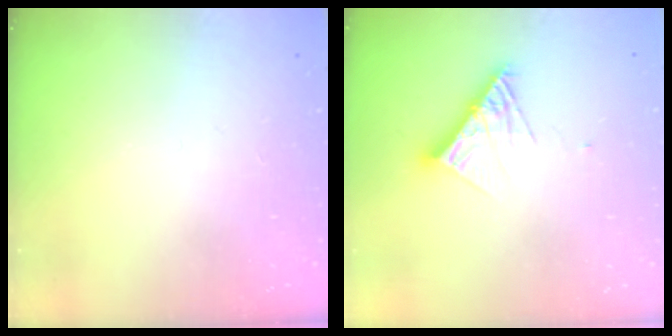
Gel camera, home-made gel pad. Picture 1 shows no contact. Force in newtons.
{"total": 9.3, "press": 9.2, "slide": 0.8}